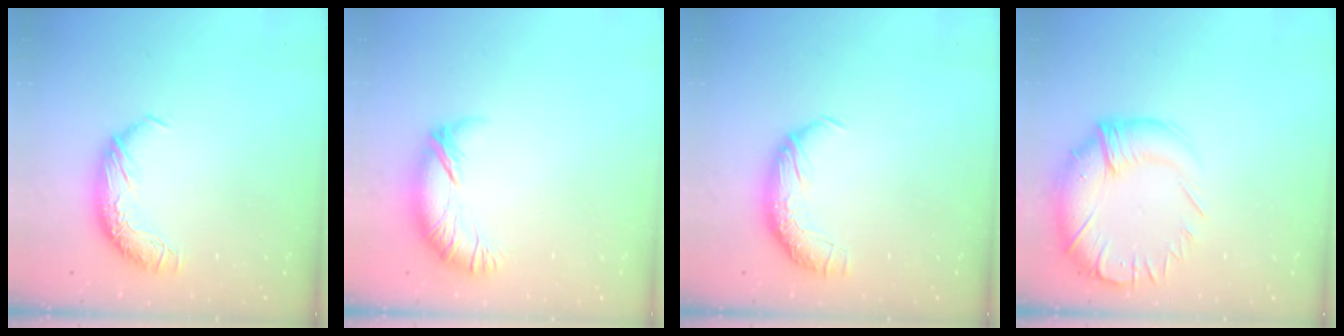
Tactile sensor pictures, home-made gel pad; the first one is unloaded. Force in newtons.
{"total": 3.6, "press": 2.9, "slide": 2.0}
{"total": 2.3, "press": 1.0, "slide": 2.1}
{"total": 4.8, "press": 3.1, "slide": 3.6}